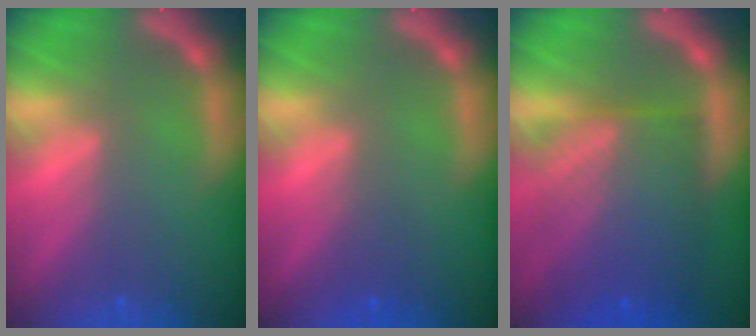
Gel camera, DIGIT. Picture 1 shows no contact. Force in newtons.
{"total": 1.4}
{"total": 10.1}